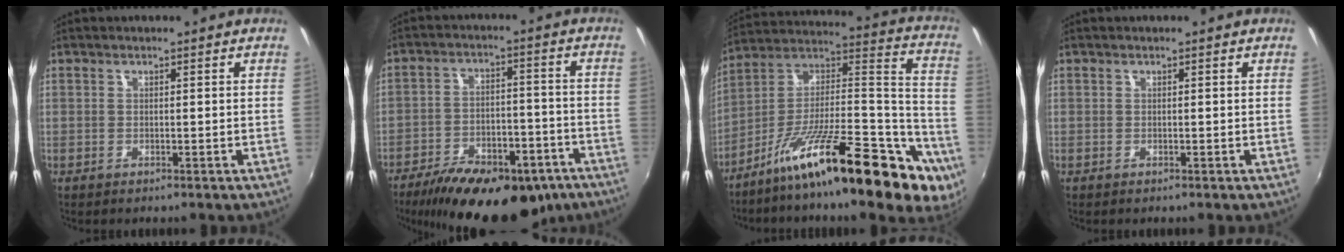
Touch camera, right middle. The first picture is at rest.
{"total": 23.7, "force": [-16.7, 10.0, 13.5], "torque": [-0.240, -0.019, -0.228]}
{"total": 28.6, "force": [-16.6, 7.4, 22.1], "torque": [-0.276, 0.010, -0.265]}
{"total": 0.0}